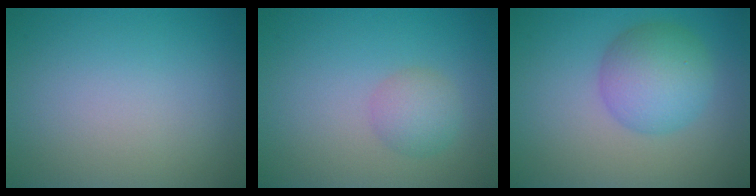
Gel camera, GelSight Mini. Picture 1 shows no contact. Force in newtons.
{"total": 2.3, "press": 2.3, "slide": 0.0}
{"total": 5.2, "press": 5.2, "slide": 0.2}